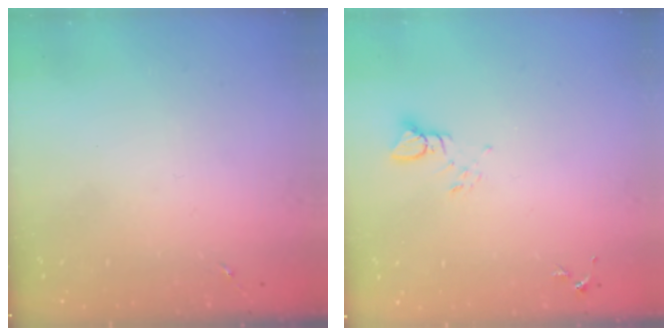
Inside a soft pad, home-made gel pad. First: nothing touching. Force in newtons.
{"total": 4.0, "press": 4.0, "slide": 0.1}